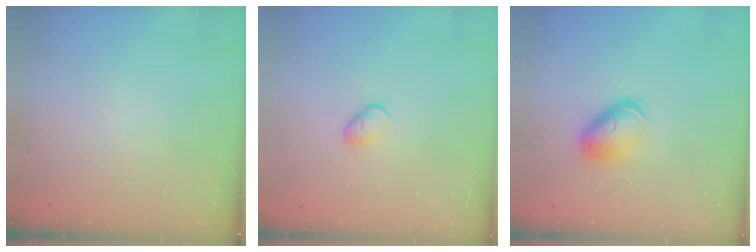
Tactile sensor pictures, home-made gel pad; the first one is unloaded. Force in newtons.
{"total": 6.2, "press": 6.1, "slide": 0.7}
{"total": 8.6, "press": 8.5, "slide": 1.0}